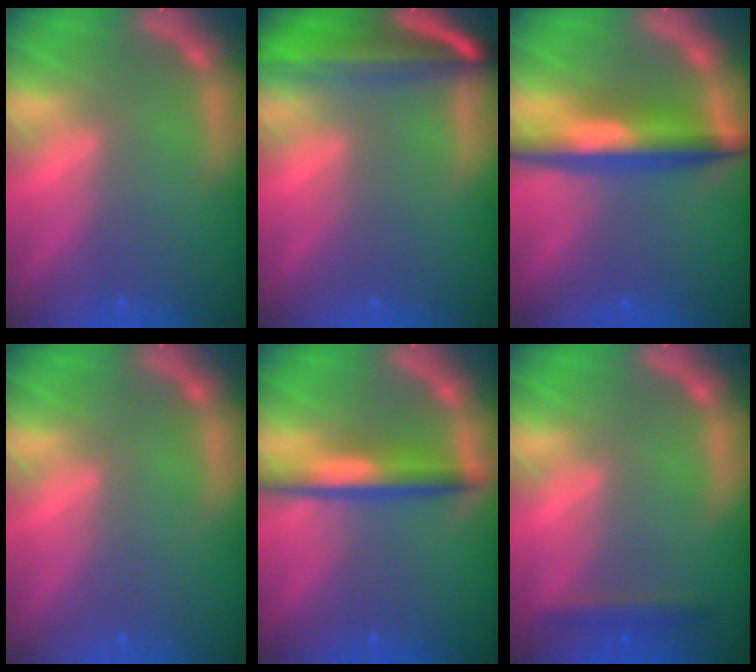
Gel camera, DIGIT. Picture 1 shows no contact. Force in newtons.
{"total": 9.0}
{"total": 6.5}
{"total": 0.0}
{"total": 4.5}
{"total": 1.9}